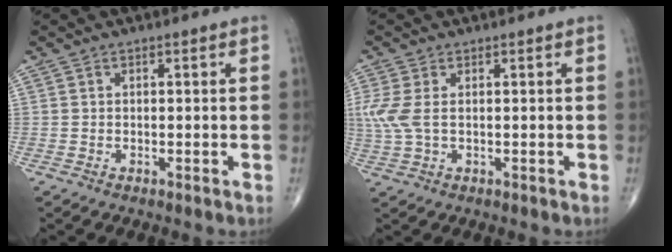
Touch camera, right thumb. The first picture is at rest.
{"total": 5.5, "force": [0.6, 3.0, 4.6], "torque": [-0.137, 0.008, 0.021]}